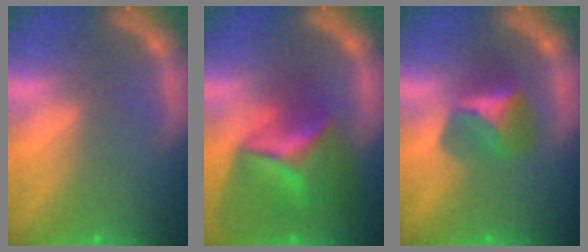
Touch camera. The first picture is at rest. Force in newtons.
{"total": 8.9}
{"total": 3.9}